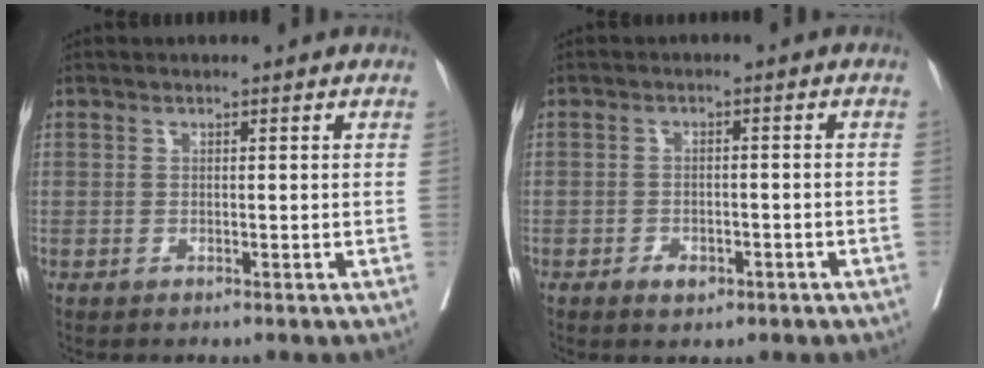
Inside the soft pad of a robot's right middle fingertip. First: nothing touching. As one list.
[{"total": 3.1, "force": [-1.7, 1.9, 1.7], "torque": [-0.025, 0.004, -0.014]}]